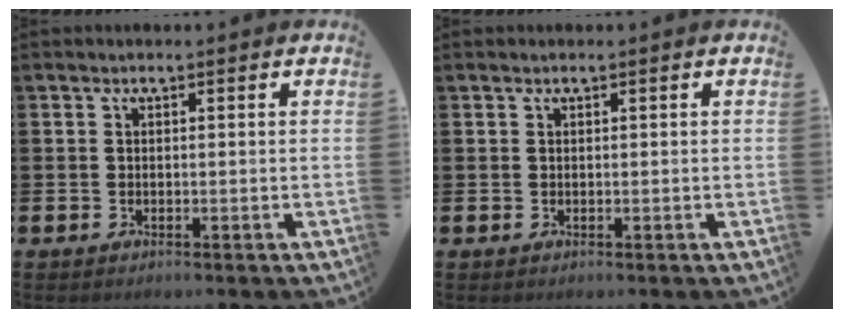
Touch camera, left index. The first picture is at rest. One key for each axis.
{"total": 0.0}